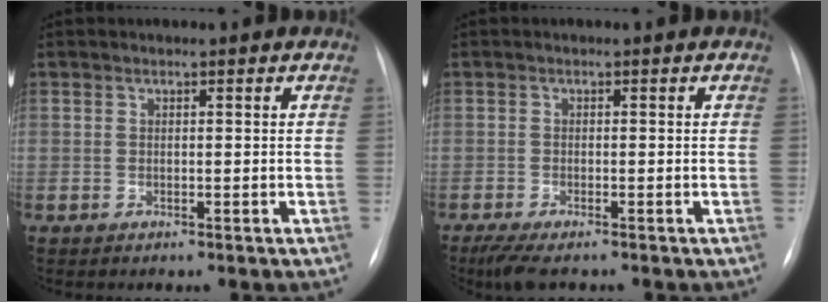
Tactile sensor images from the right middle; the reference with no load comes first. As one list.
[{"total": 4.1, "force": [-3.0, 0.8, 2.6], "torque": [-0.051, -0.013, -0.050]}]